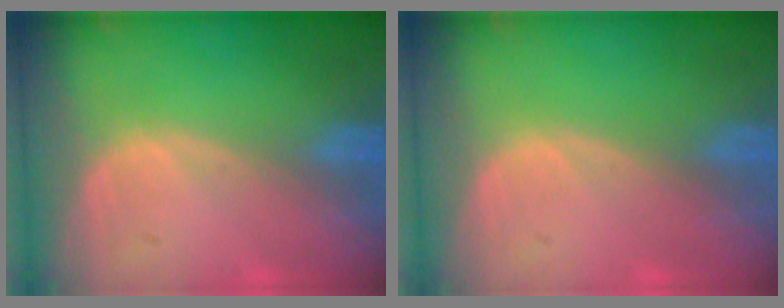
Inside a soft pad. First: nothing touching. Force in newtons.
{"total": 0.0}